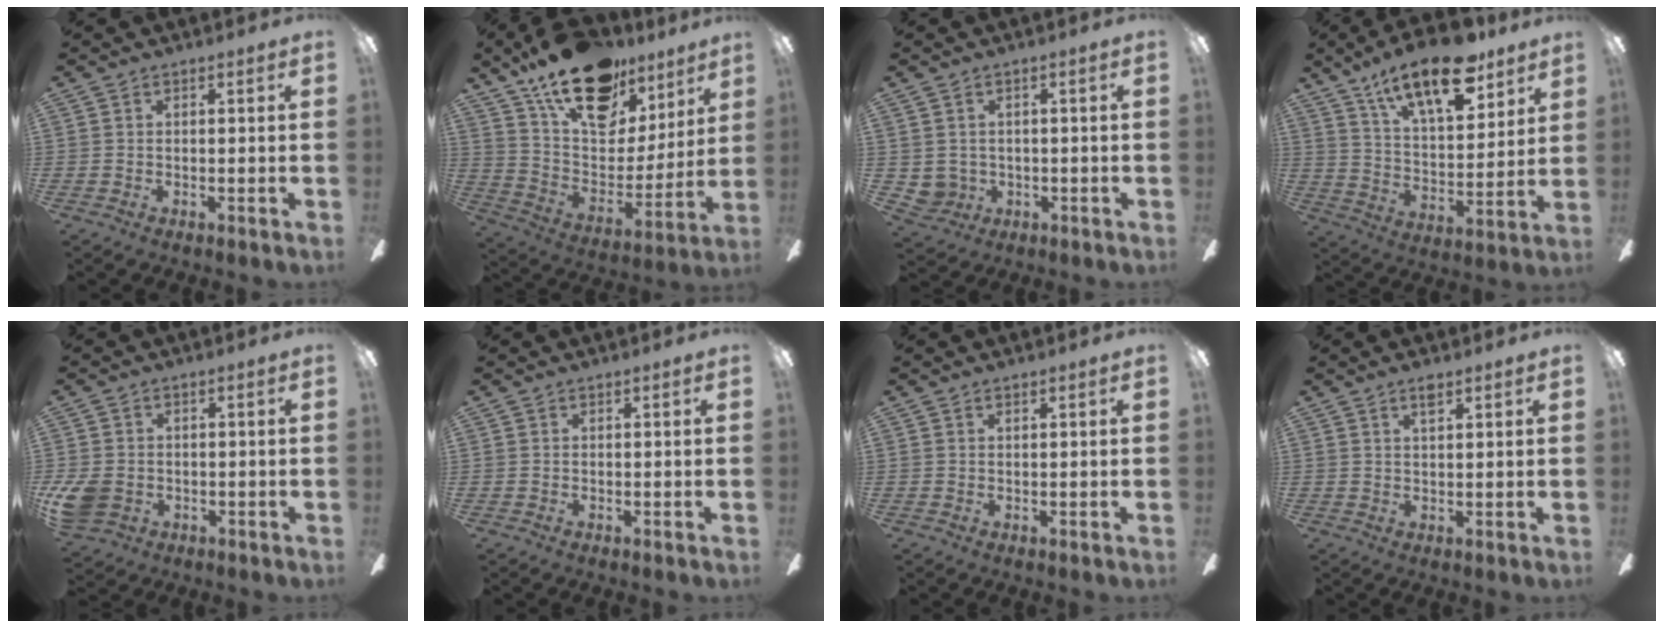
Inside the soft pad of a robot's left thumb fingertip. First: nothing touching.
{"total": 22.5, "force": [15.3, 11.5, 12.0], "torque": [-0.188, -0.088, 0.271]}
{"total": 3.5, "force": [0.7, 3.4, 0.5], "torque": [-0.027, 0.000, 0.013]}
{"total": 18.7, "force": [13.0, 7.3, 11.3], "torque": [-0.189, -0.068, 0.219]}
{"total": 7.9, "force": [-2.1, 6.2, 4.4], "torque": [-0.104, 0.009, -0.037]}
{"total": 0.0}
{"total": 0.7, "force": [0.5, 0.1, 0.5], "torque": [-0.011, 0.001, 0.008]}
{"total": 2.8, "force": [1.9, 1.0, 1.8], "torque": [-0.034, 0.000, 0.031]}